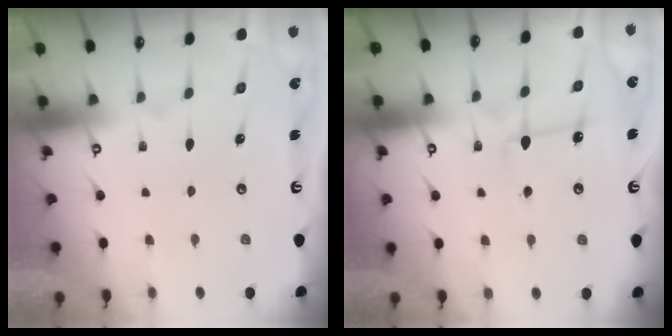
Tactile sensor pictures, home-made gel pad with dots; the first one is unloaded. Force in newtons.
{"total": 5.3, "press": 5.2, "slide": 0.7}